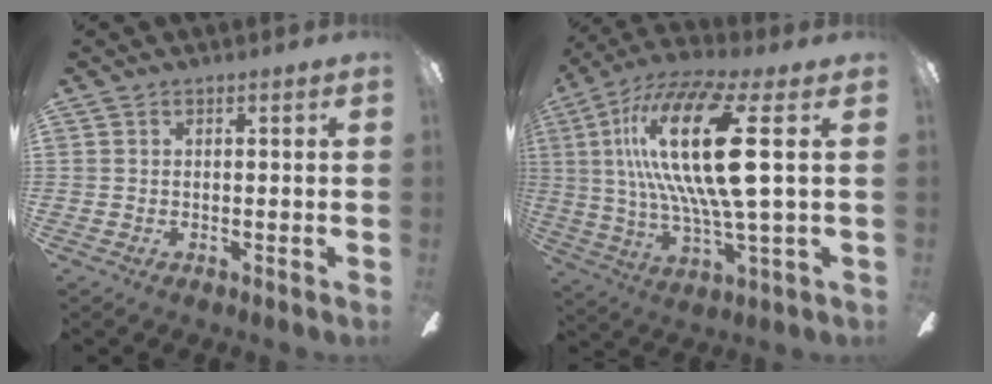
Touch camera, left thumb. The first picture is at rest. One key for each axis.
{"total": 22.4, "fx": 5.5, "fy": 5.3, "fz": 21.1, "tx": -0.445, "ty": -0.018, "tz": 0.070}